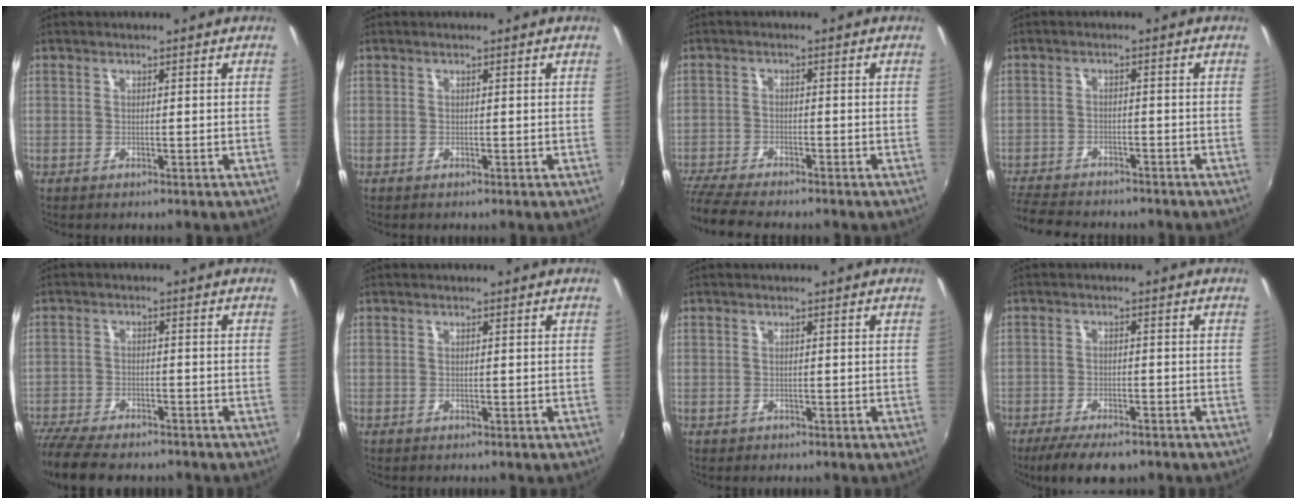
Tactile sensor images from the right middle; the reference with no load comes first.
{"total": 0.0}
{"total": 9.7, "force": [-8.6, 1.4, 4.4], "torque": [-0.118, -0.037, -0.151]}
{"total": 10.7, "force": [-9.6, 3.0, 3.7], "torque": [-0.106, -0.017, -0.158]}
{"total": 12.8, "force": [-10.7, 3.6, 6.0], "torque": [-0.143, -0.043, -0.182]}
{"total": 0.0}
{"total": 0.8, "force": [-0.3, 0.7, 0.0], "torque": [-0.001, -0.002, -0.003]}
{"total": 8.5, "force": [-6.6, 2.5, 4.7], "torque": [-0.109, -0.022, -0.109]}